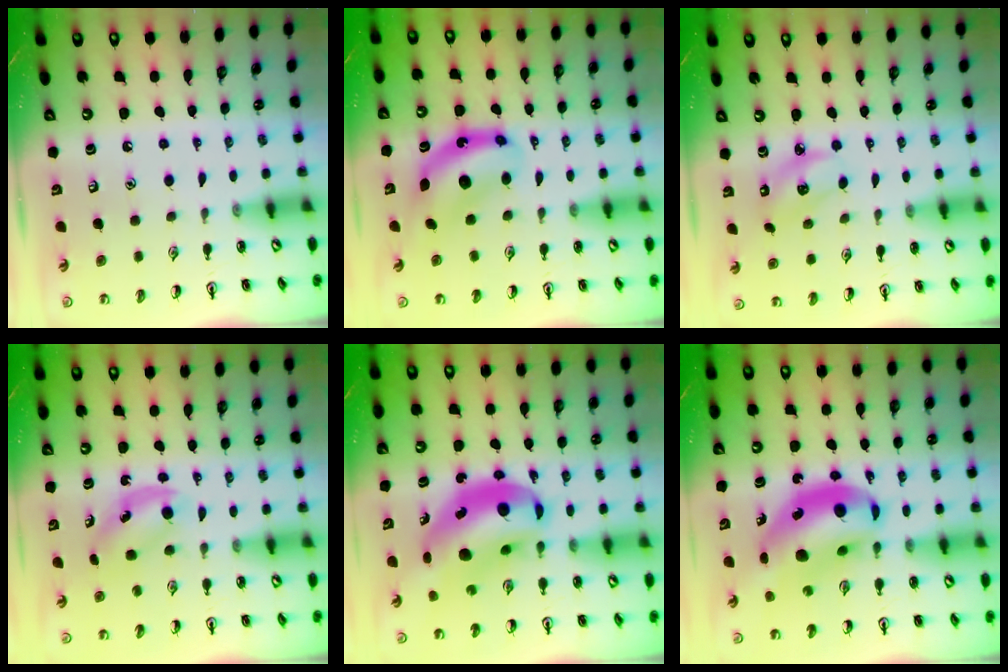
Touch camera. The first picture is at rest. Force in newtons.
{"total": 8.0, "press": 7.8, "slide": 1.9}
{"total": 3.3, "press": 3.2, "slide": 0.5}
{"total": 4.0, "press": 4.0, "slide": 0.8}
{"total": 10.9, "press": 10.3, "slide": 3.5}
{"total": 12.0, "press": 11.5, "slide": 3.5}